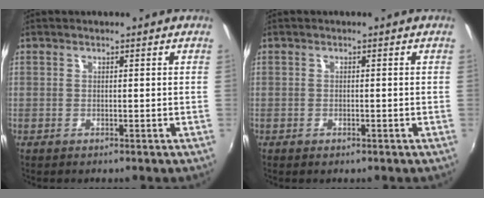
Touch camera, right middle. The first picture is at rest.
{"total": 0.8, "force": [-0.5, 0.5, 0.3], "torque": [-0.005, -0.005, -0.011]}